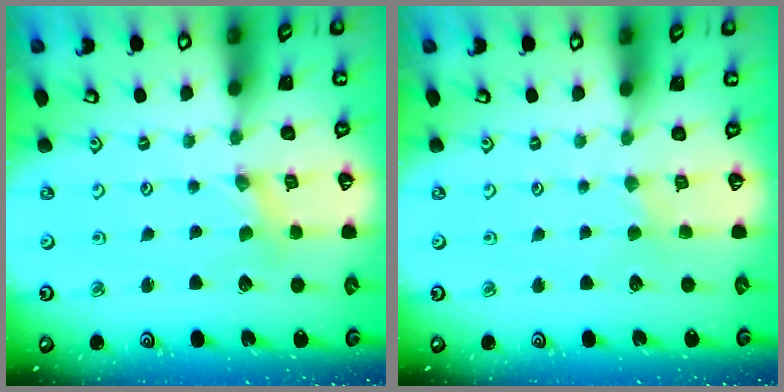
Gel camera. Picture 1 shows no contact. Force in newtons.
{"total": 1.4, "press": 1.4, "slide": 0.4}